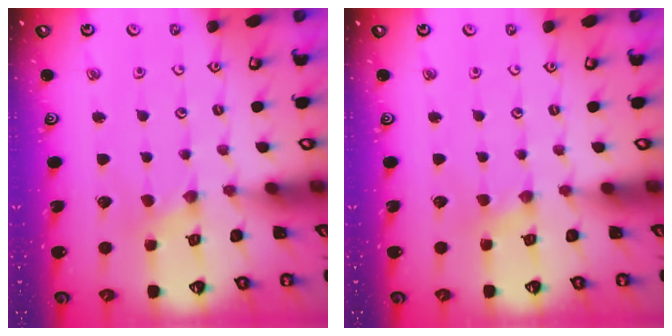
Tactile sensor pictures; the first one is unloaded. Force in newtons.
{"total": 1.8, "press": 1.8, "slide": 0.3}